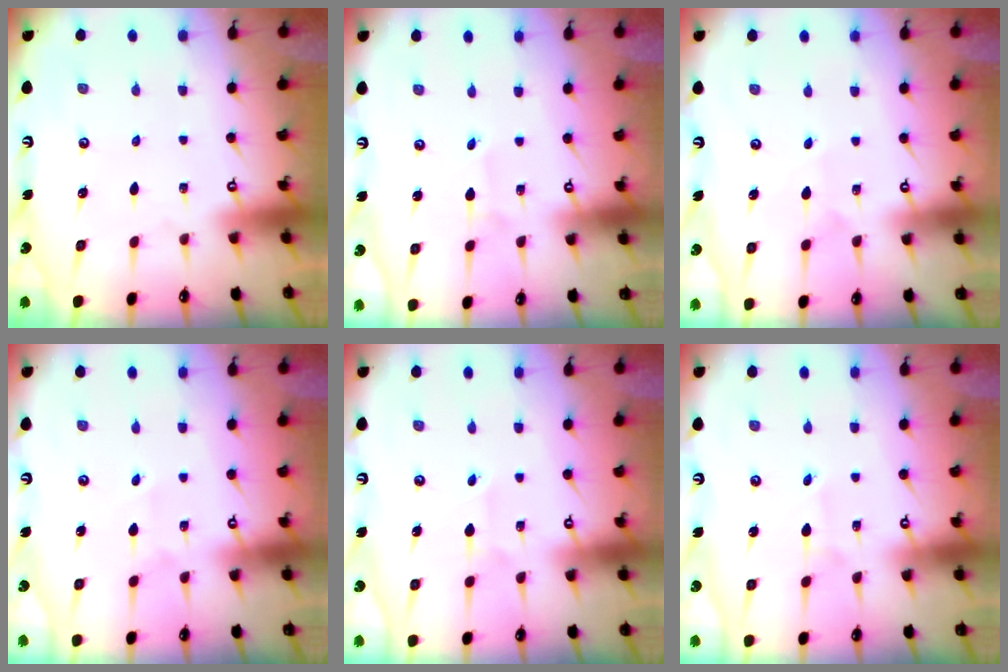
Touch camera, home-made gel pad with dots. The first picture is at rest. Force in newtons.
{"total": 1.4, "press": 1.4, "slide": 0.1}
{"total": 2.9, "press": 2.9, "slide": 0.3}
{"total": 2.7, "press": 2.5, "slide": 1.1}
{"total": 4.4, "press": 4.3, "slide": 0.5}
{"total": 3.1, "press": 3.1, "slide": 0.3}